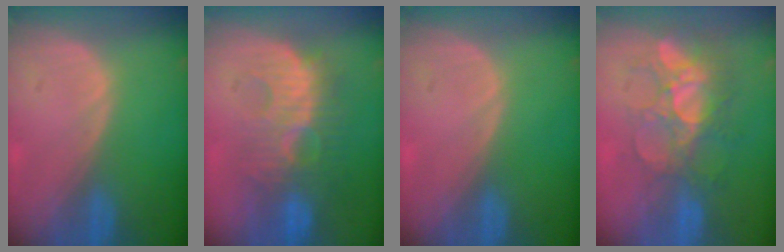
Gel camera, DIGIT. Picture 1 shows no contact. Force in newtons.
{"total": 9.3, "press": 9.1, "slide": 1.9}
{"total": 0.0}
{"total": 9.6, "press": 8.4, "slide": 4.5}